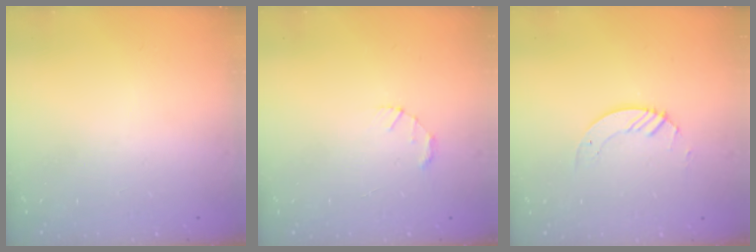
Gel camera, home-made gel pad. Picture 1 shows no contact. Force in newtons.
{"total": 1.5, "press": 1.5, "slide": 0.3}
{"total": 3.0, "press": 3.0, "slide": 0.2}